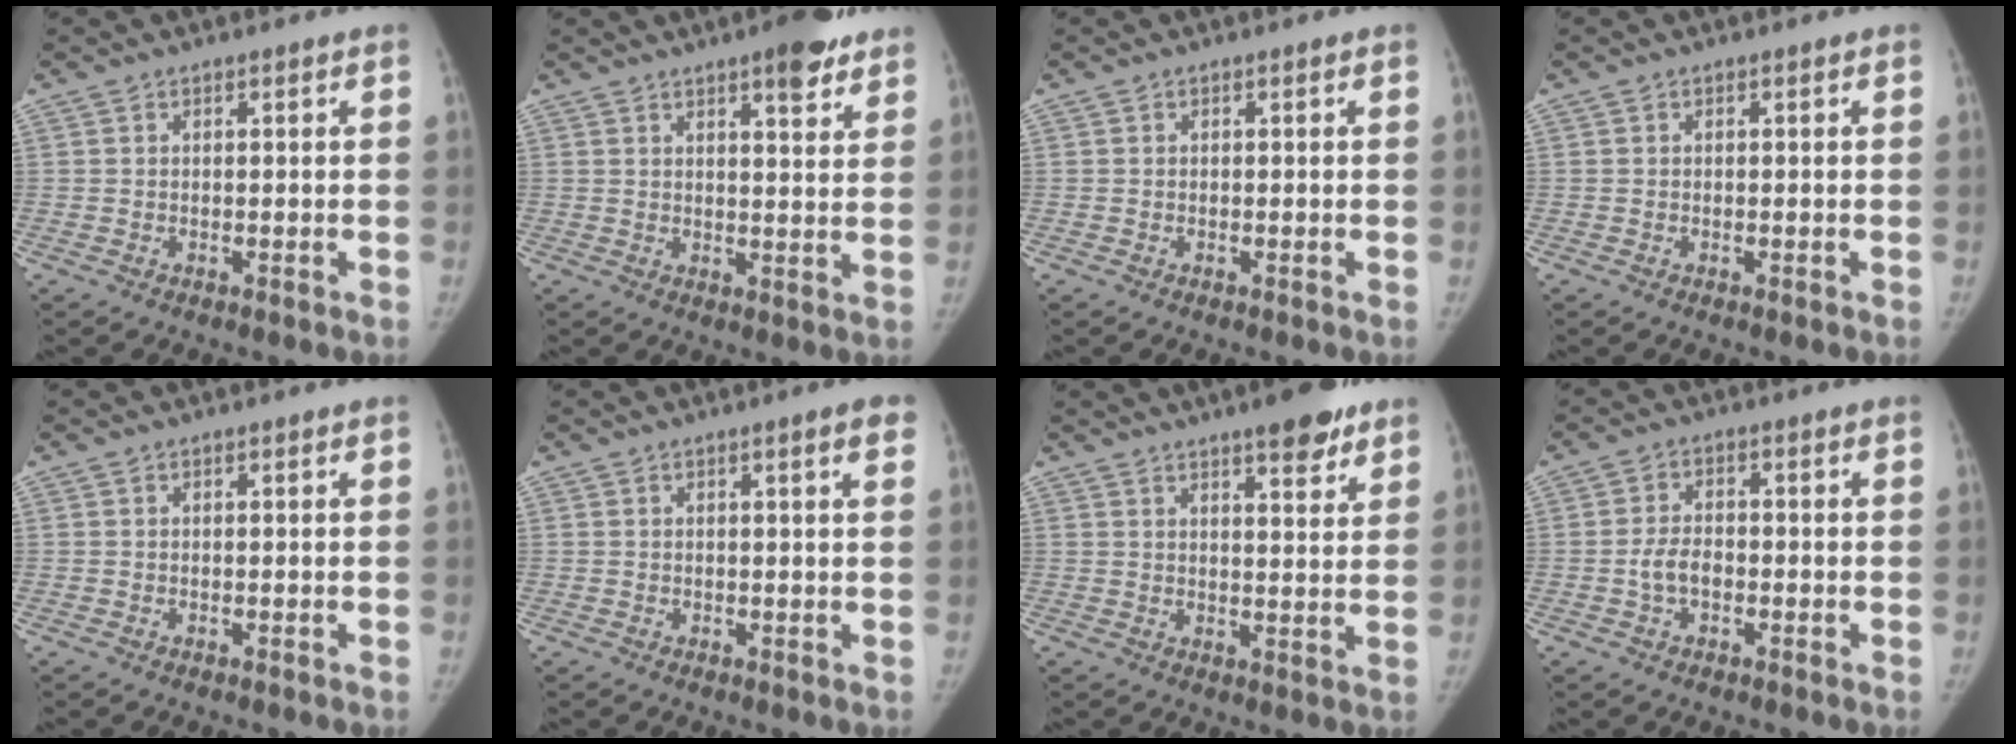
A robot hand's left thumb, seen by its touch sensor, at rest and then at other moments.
{"total": 7.6, "force": [5.1, 2.1, 5.2], "torque": [-0.053, -0.025, 0.065]}
{"total": 0.0}
{"total": 0.0}
{"total": 0.0}
{"total": 2.7, "force": [1.4, 0.2, 2.3], "torque": [-0.028, -0.002, 0.016]}
{"total": 8.5, "force": [5.8, 2.3, 5.8], "torque": [-0.058, -0.030, 0.077]}
{"total": 4.2, "force": [-1.1, 2.6, 3.0], "torque": [-0.056, 0.014, -0.022]}